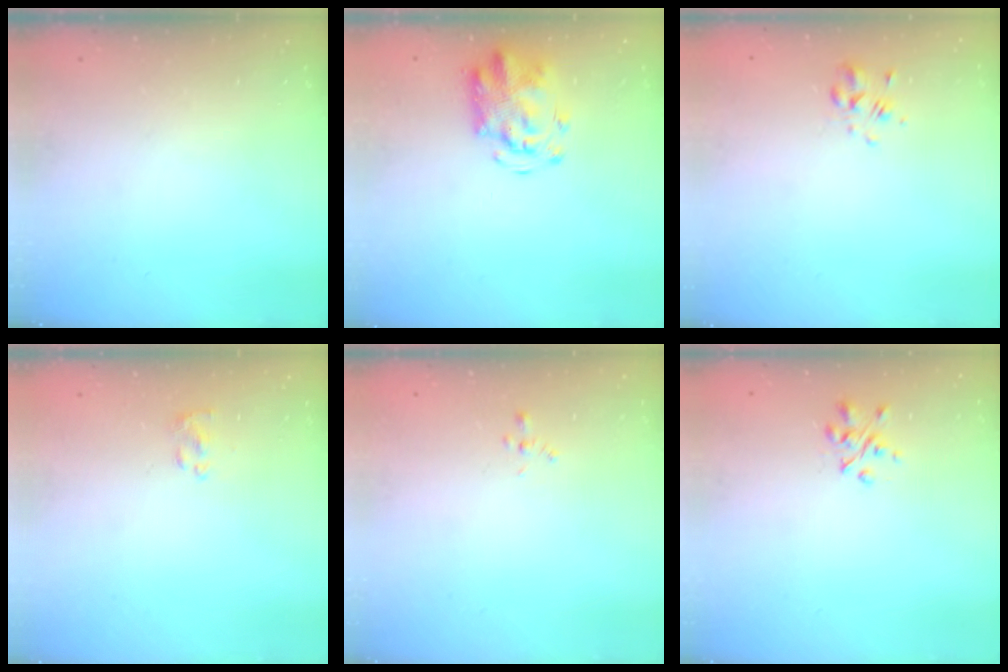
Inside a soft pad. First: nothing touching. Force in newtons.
{"total": 4.7, "press": 4.6, "slide": 1.1}
{"total": 2.1, "press": 1.9, "slide": 0.7}
{"total": 1.4, "press": 1.3, "slide": 0.6}
{"total": 0.7, "press": 0.6, "slide": 0.4}
{"total": 2.5, "press": 2.3, "slide": 0.8}